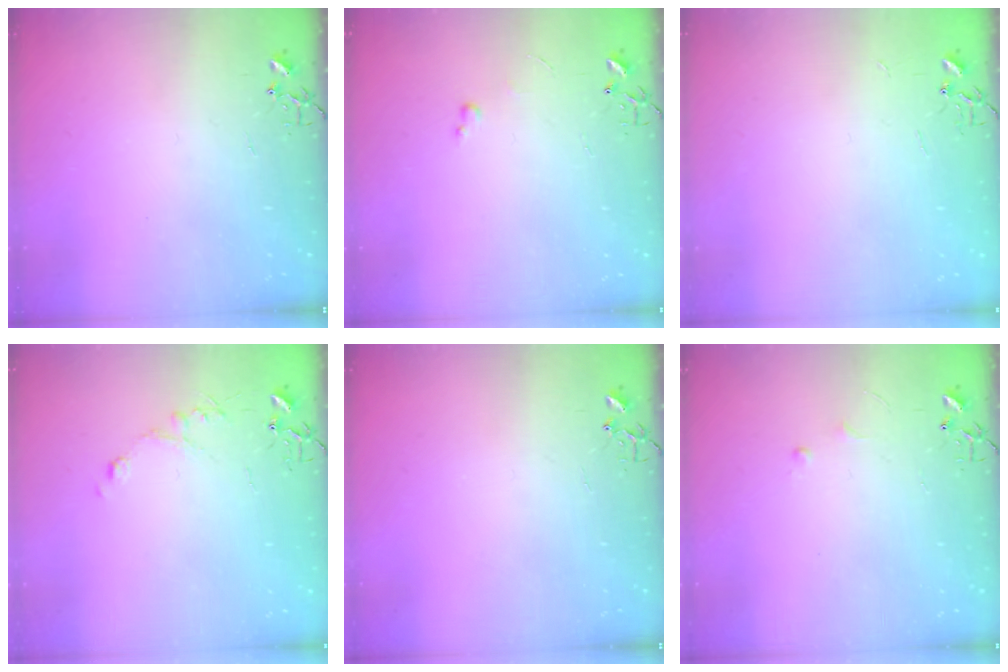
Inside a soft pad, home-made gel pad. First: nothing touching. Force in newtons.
{"total": 2.6, "press": 2.6, "slide": 0.4}
{"total": 1.8, "press": 1.8, "slide": 0.2}
{"total": 5.5, "press": 5.5, "slide": 0.6}
{"total": 0.0}
{"total": 3.4, "press": 3.4, "slide": 0.5}